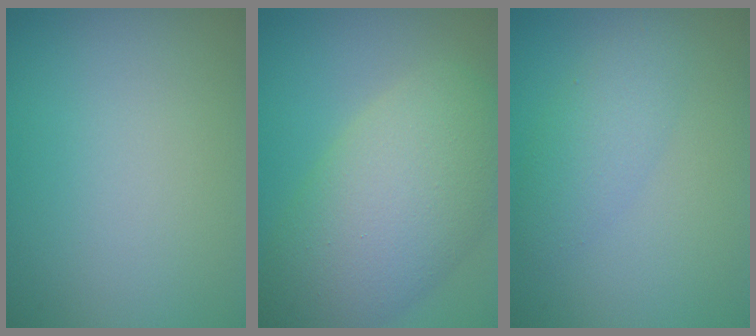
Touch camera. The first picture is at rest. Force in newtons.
{"total": 10.2, "press": 10.2, "slide": 0.6}
{"total": 2.7, "press": 2.7, "slide": 0.0}